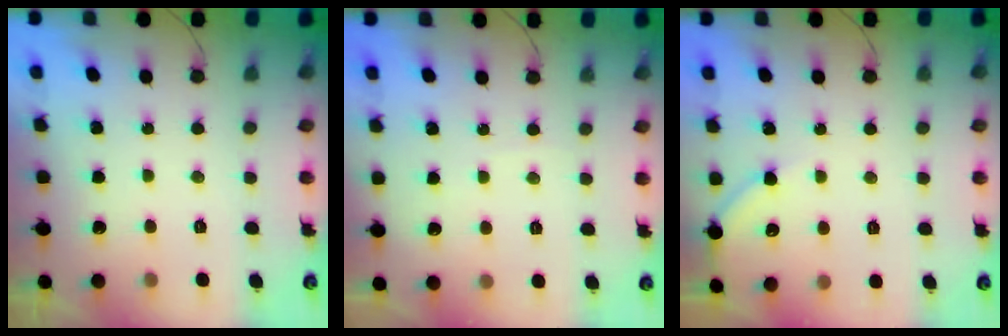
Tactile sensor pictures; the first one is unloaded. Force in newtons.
{"total": 2.3, "press": 2.2, "slide": 0.3}
{"total": 4.6, "press": 4.5, "slide": 0.7}